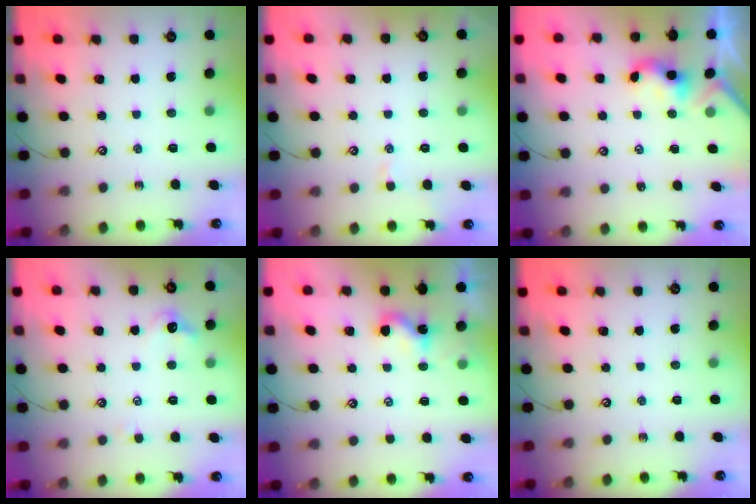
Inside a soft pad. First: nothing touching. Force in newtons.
{"total": 1.0, "press": 0.8, "slide": 0.5}
{"total": 2.2, "press": 2.2, "slide": 0.2}
{"total": 2.6, "press": 2.6, "slide": 0.6}
{"total": 0.6, "press": 0.4, "slide": 0.5}
{"total": 0.0}